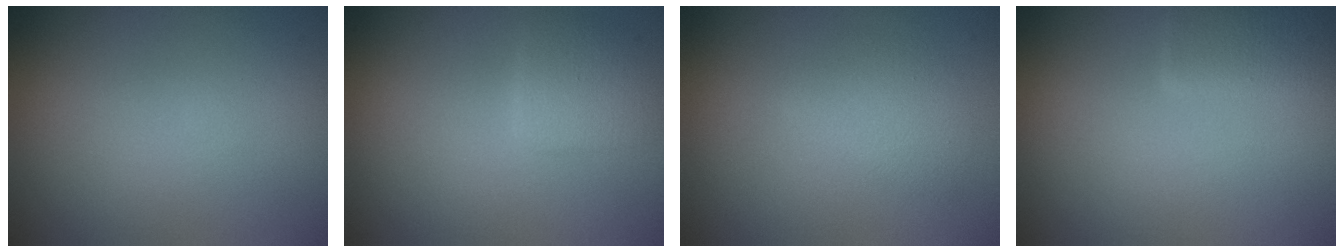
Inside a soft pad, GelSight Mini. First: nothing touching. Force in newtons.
{"total": 2.0, "press": 2.0, "slide": 0.1}
{"total": 2.1, "press": 2.1, "slide": 0.1}
{"total": 2.6, "press": 2.5, "slide": 0.3}